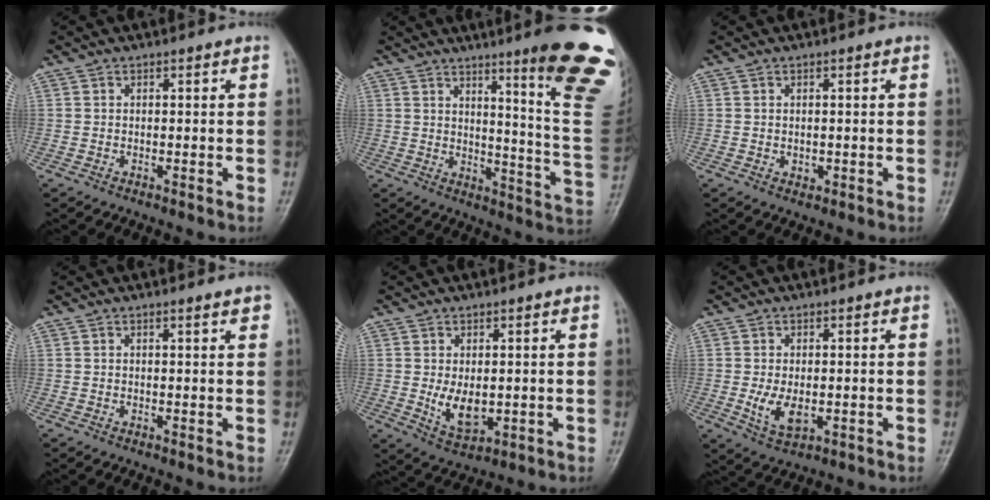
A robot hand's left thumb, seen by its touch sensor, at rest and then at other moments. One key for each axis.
{"total": 21.5, "fx": 12.2, "fy": 2.0, "fz": 17.5, "tx": -0.187, "ty": -0.078, "tz": 0.159}
{"total": 1.1, "fx": 0.0, "fy": 1.0, "fz": 0.6, "tx": -0.006, "ty": 0.000, "tz": 0.002}
{"total": 1.7, "fx": 1.1, "fy": 0.3, "fz": 1.3, "tx": -0.016, "ty": -0.003, "tz": 0.012}
{"total": 6.2, "fx": -0.1, "fy": 3.9, "fz": 4.8, "tx": -0.072, "ty": -0.017, "tz": 0.012}
{"total": 5.4, "fx": -0.8, "fy": 3.3, "fz": 4.3, "tx": -0.077, "ty": -0.012, "tz": -0.008}